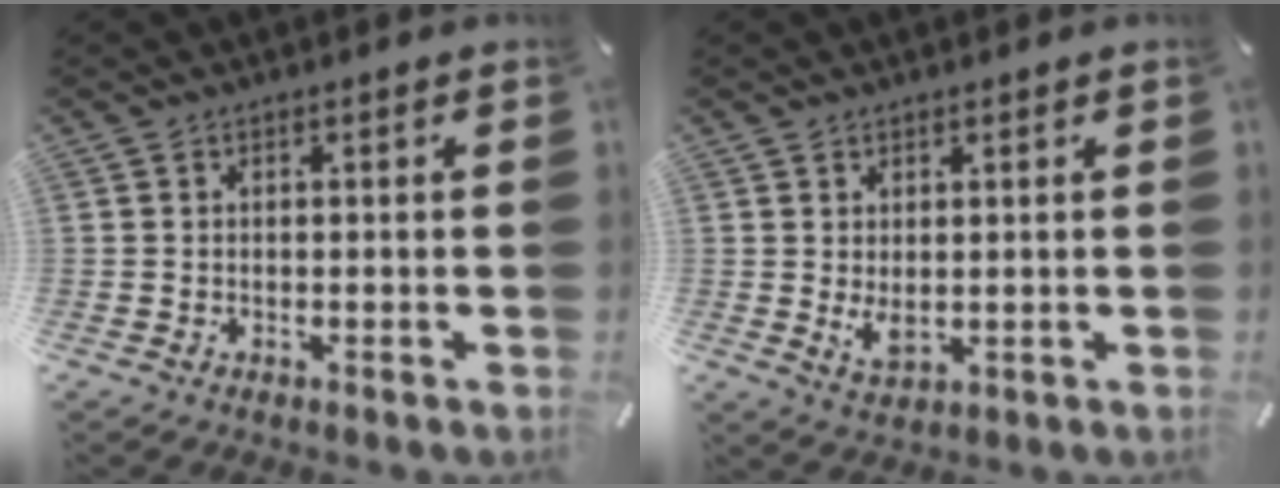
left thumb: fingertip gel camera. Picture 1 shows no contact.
{"total": 3.7, "force": [0.6, 2.3, 2.8], "torque": [-0.065, -0.009, 0.007]}